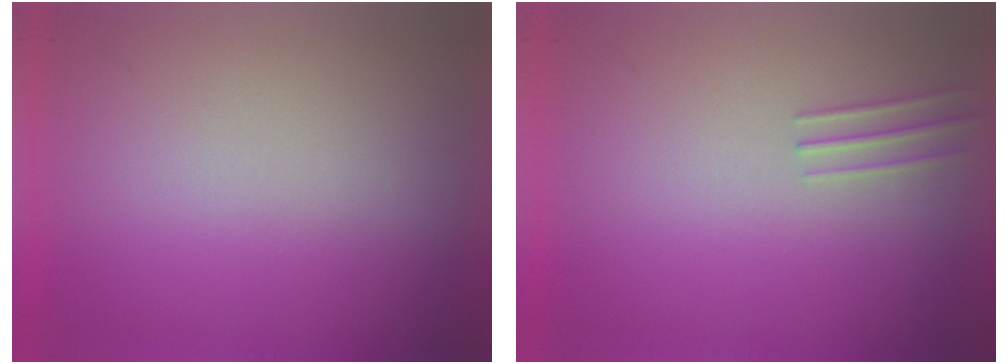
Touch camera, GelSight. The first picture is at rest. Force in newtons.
{"total": 1.0}